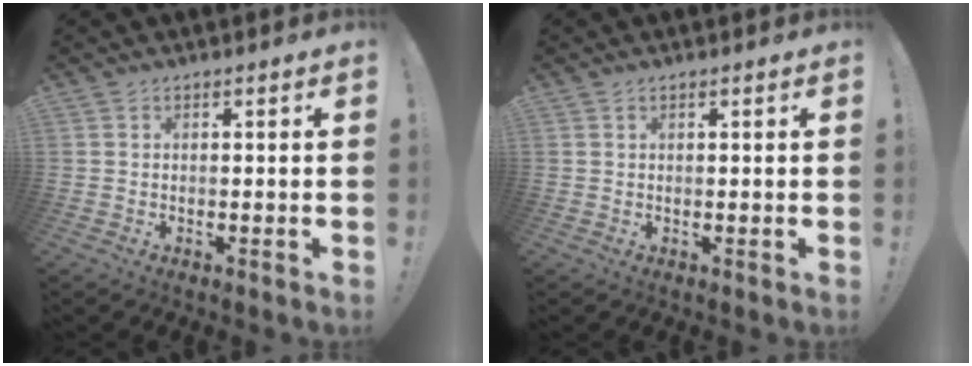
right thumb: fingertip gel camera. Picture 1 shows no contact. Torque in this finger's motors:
{"motor_torque": [0.12, 0.00, -0.15, 0.09, 0.05]}